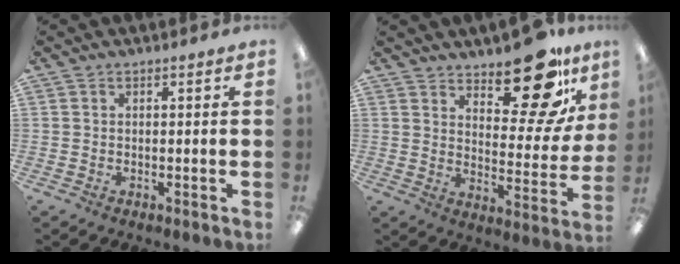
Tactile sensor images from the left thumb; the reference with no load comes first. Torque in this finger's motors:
{"motor_torque": [0.23, 0.55, -0.20, 0.00, 0.08]}